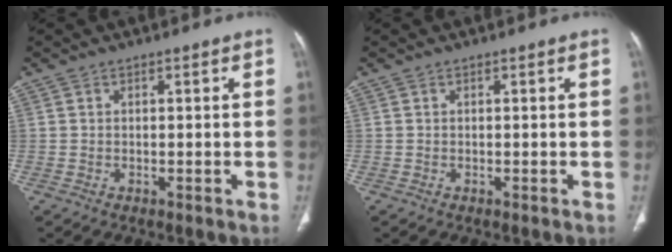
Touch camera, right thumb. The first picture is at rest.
{"total": 0.0}